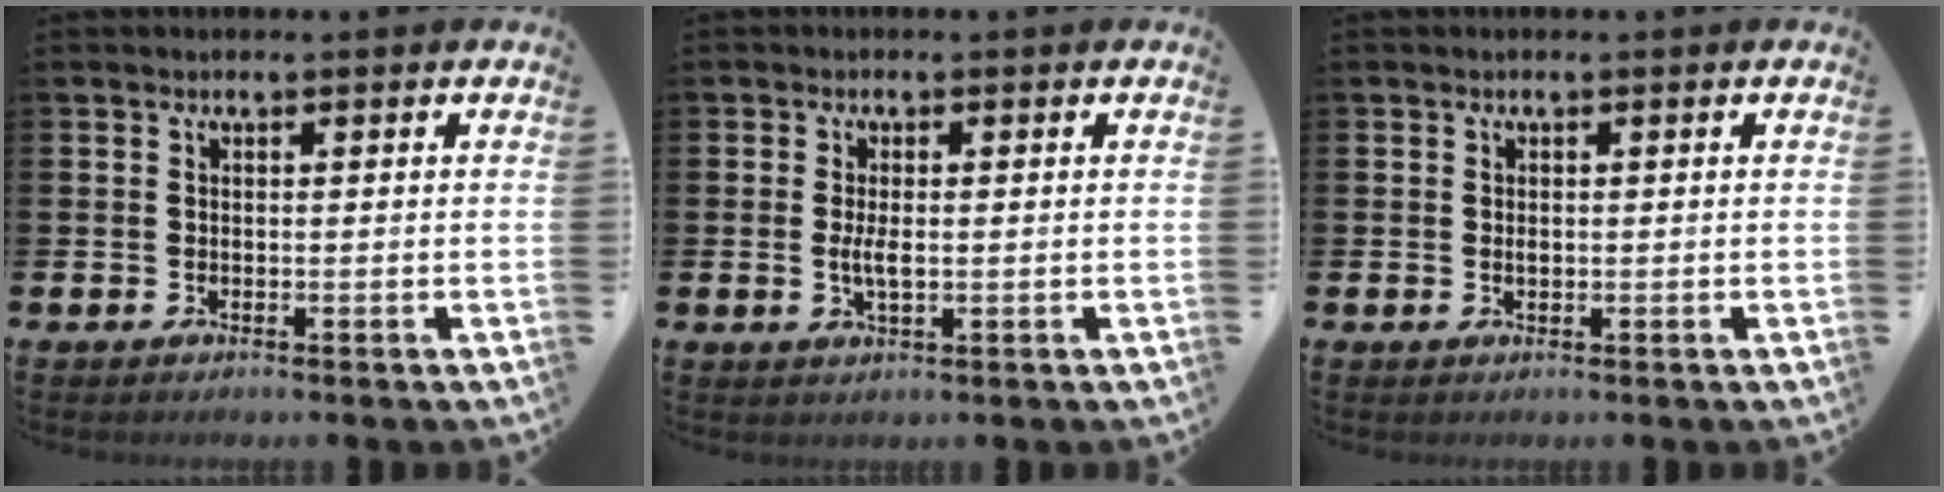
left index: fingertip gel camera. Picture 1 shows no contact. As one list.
[{"total": 2.6, "force": [0.0, 1.0, 2.4], "torque": [-0.039, -0.001, -0.003]}, {"total": 0.6, "force": [0.1, 0.4, 0.5], "torque": [-0.004, -0.001, -0.001]}]